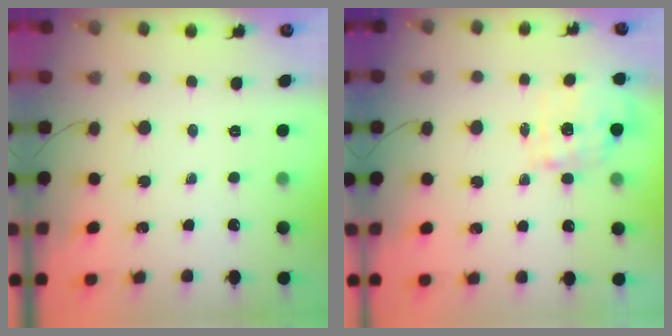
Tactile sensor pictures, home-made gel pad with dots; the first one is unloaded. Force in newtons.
{"total": 1.7, "press": 1.6, "slide": 0.5}